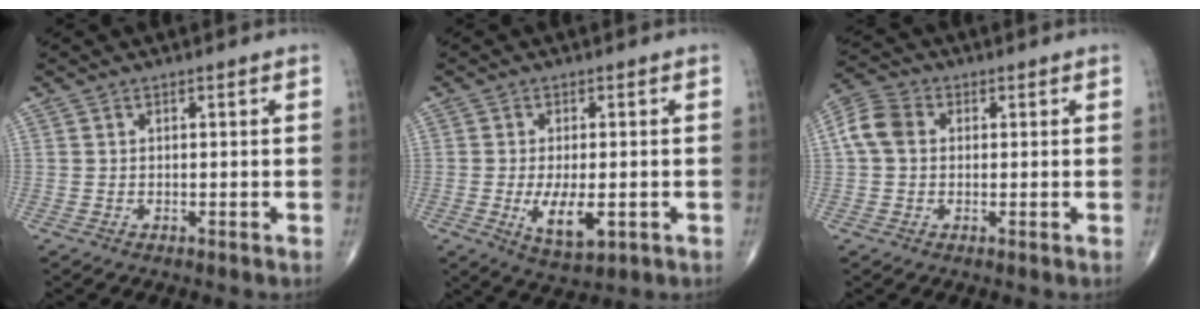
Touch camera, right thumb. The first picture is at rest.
{"total": 7.5, "force": [-1.7, 3.3, 6.5], "torque": [-0.111, -0.015, -0.022]}
{"total": 6.2, "force": [0.8, 4.8, 3.9], "torque": [-0.082, 0.020, 0.008]}